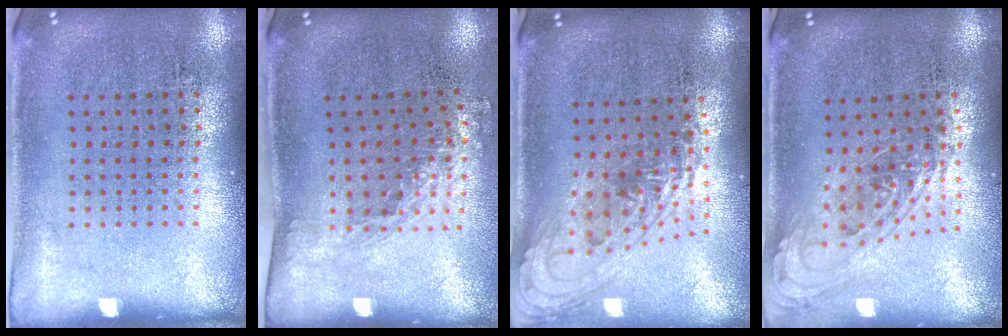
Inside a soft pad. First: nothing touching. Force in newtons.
{"total": 1.5, "press": 1.2, "slide": 1.0}
{"total": 1.5, "press": 1.3, "slide": 0.7}
{"total": 1.0, "press": 1.0, "slide": 0.3}